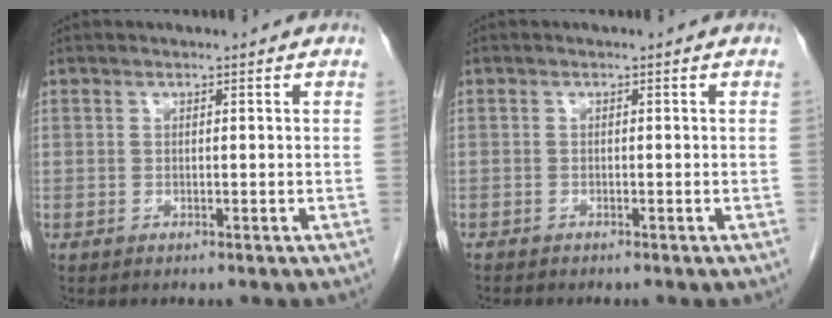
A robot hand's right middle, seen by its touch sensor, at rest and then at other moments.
{"total": 1.0, "force": [-1.0, 0.1, 0.4], "torque": [-0.011, -0.002, -0.017]}